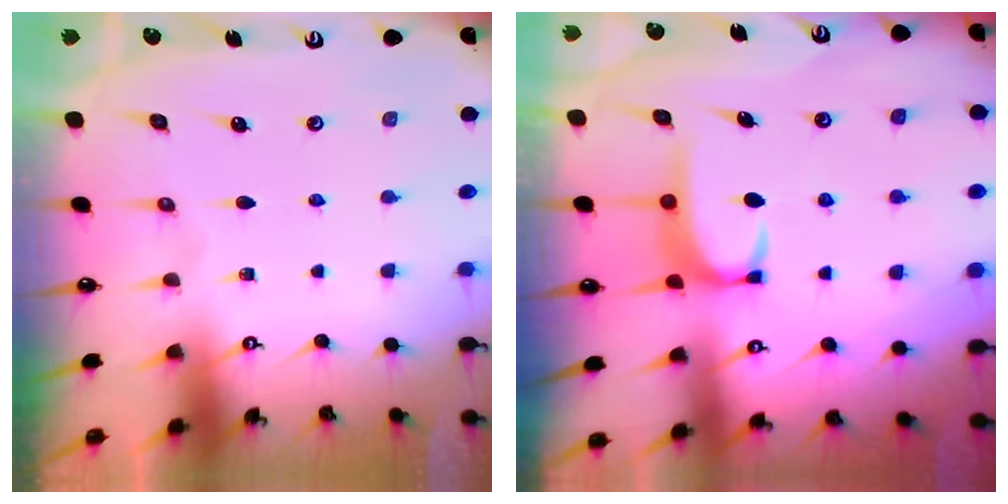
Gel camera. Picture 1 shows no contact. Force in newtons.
{"total": 2.6, "press": 2.6, "slide": 0.4}